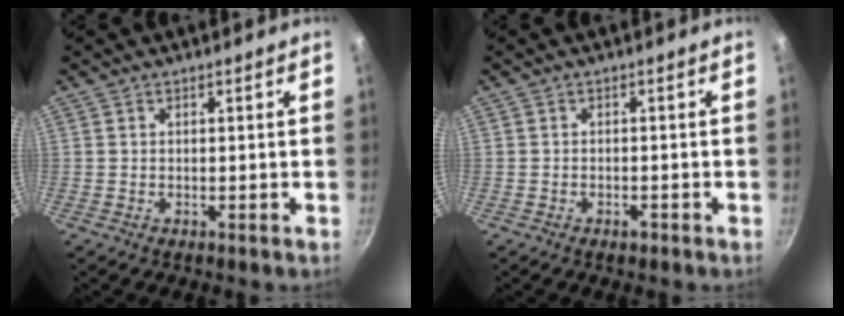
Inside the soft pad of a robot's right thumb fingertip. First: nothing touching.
{"total": 1.4, "force": [-0.9, 0.6, 0.8], "torque": [-0.014, 0.007, -0.012]}